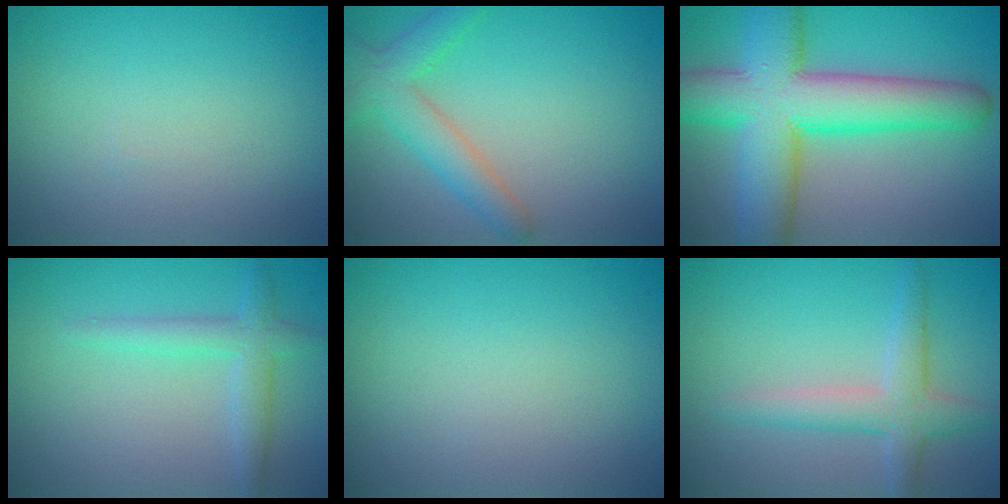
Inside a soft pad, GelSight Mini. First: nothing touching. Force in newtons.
{"total": 3.6, "press": 3.6, "slide": 0.1}
{"total": 11.3, "press": 11.3, "slide": 0.3}
{"total": 2.4, "press": 2.4, "slide": 0.1}
{"total": 0.0}
{"total": 3.2, "press": 3.2, "slide": 0.2}